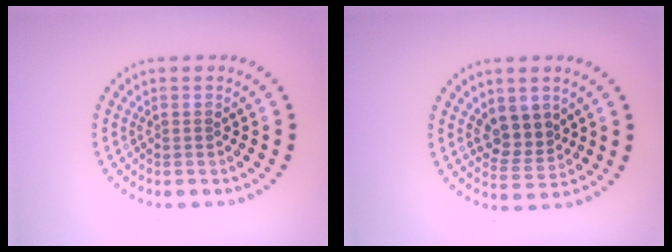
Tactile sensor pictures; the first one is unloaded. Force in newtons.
{"total": 2.9, "press": 2.5, "slide": 1.3}